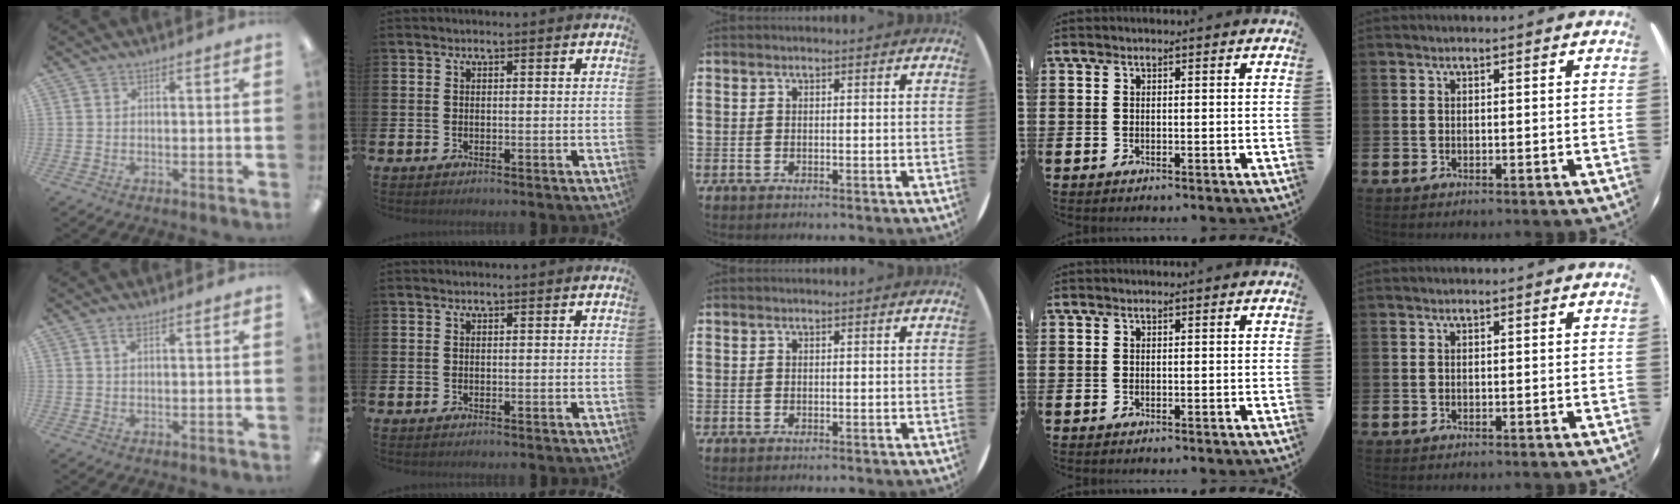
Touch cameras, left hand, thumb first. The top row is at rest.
{"thumb": {"total": 1.6, "force": [0.9, 0.6, 1.1], "torque": [-0.019, -0.001, 0.013]}}